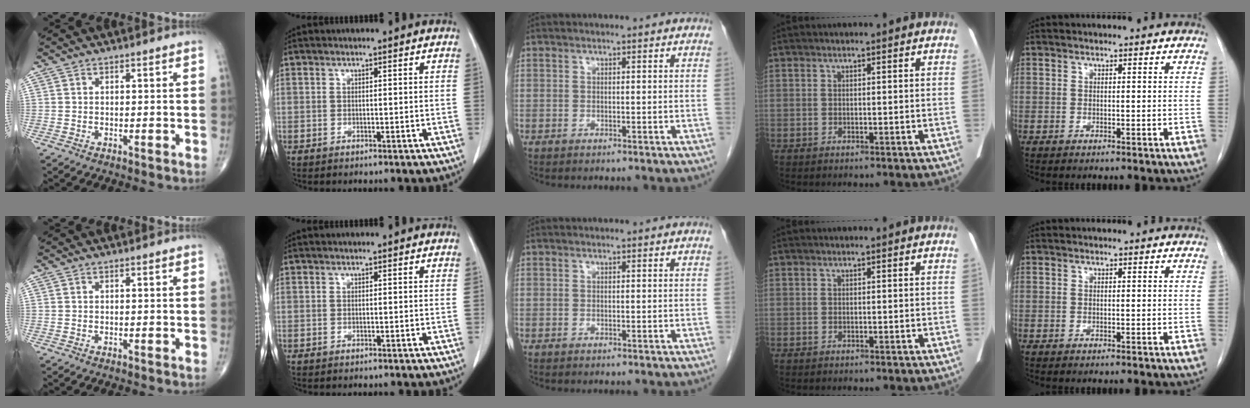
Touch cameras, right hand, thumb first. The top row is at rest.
{}